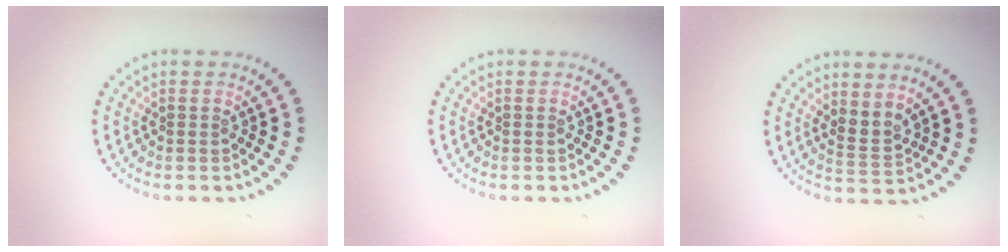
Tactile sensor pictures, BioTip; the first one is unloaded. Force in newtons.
{"total": 0.0}
{"total": 2.1, "press": 1.6, "slide": 1.3}